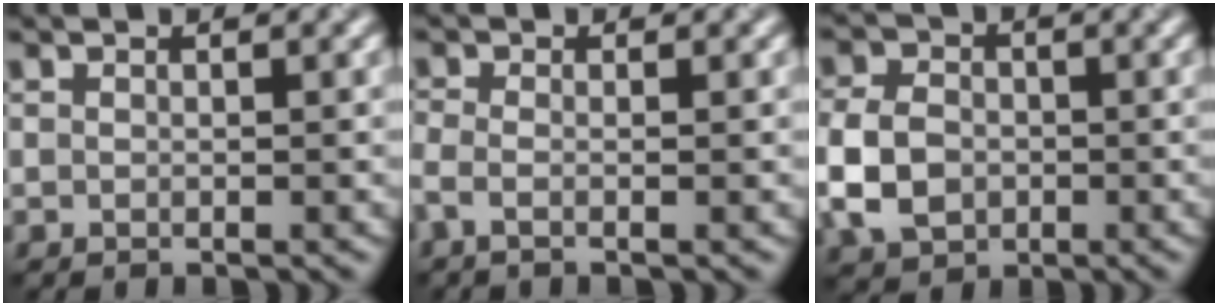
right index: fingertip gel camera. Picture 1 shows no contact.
{"total": 1.6, "force": [-0.9, 0.5, 1.3], "torque": [-0.040, -0.009, -0.025]}
{"total": 5.3, "force": [-1.5, 4.1, 3.0], "torque": [-0.073, -0.002, -0.039]}